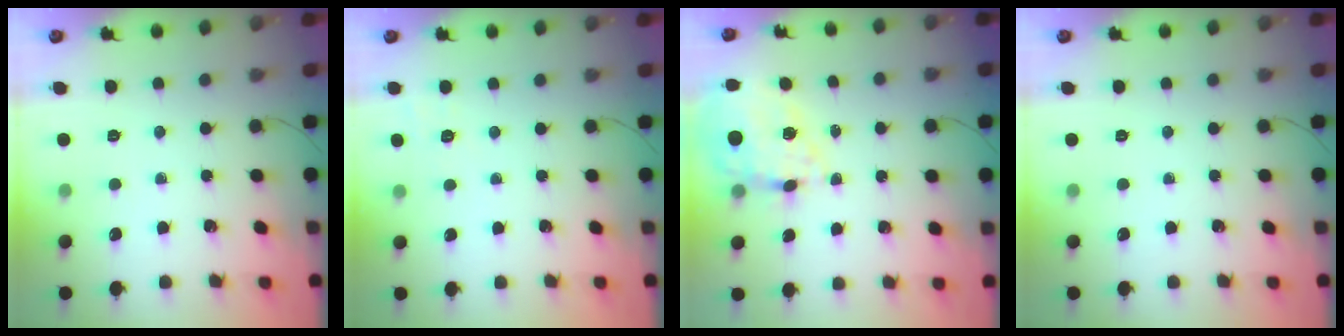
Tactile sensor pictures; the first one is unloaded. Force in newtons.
{"total": 1.8, "press": 0.5, "slide": 1.7}
{"total": 18.4, "press": 18.0, "slide": 4.0}
{"total": 0.0}